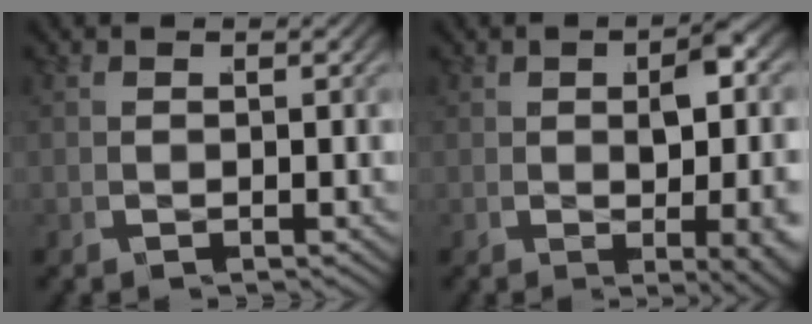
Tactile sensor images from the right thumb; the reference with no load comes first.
{"total": 5.1, "force": [-0.1, 1.5, 4.9], "torque": [-0.066, -0.006, 0.003]}